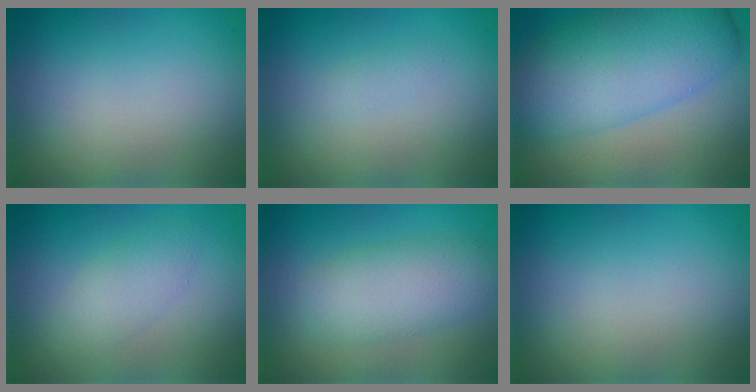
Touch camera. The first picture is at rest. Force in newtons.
{"total": 0.7, "press": 0.7, "slide": 0.0}
{"total": 8.2, "press": 8.2, "slide": 0.1}
{"total": 2.5, "press": 2.5, "slide": 0.0}
{"total": 4.7, "press": 4.7, "slide": 0.1}
{"total": 0.0}